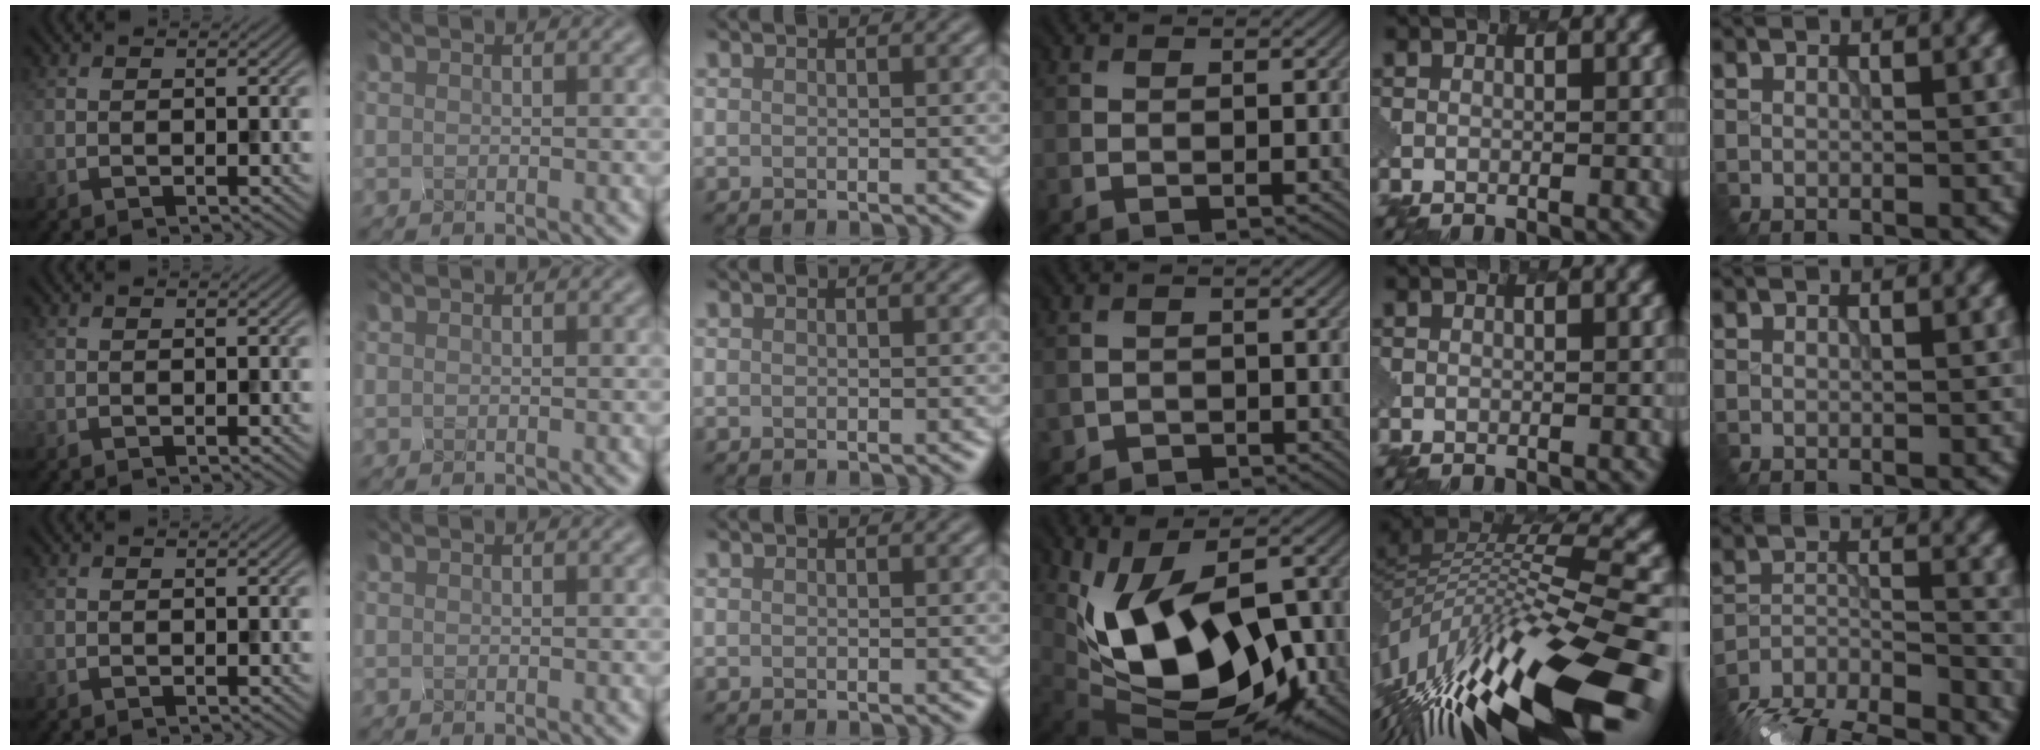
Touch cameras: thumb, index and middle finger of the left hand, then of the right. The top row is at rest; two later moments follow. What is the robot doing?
{"motion": "disassemble", "object": "battery cover"}